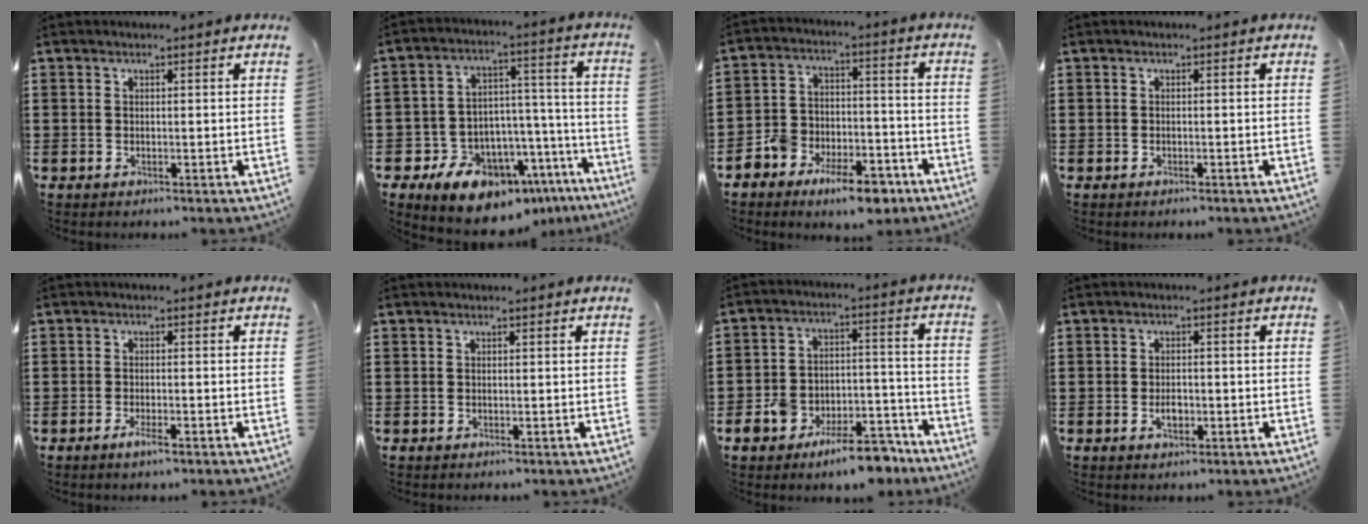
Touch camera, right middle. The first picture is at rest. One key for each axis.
{"total": 12.0, "fx": -10.3, "fy": 5.0, "fz": 3.6, "tx": -0.068, "ty": 0.049, "tz": -0.187}
{"total": 8.9, "fx": -7.1, "fy": 3.9, "fz": 3.6, "tx": -0.069, "ty": 0.032, "tz": -0.134}
{"total": 0.5, "fx": -0.5, "fy": 0.1, "fz": 0.1, "tx": -0.004, "ty": -0.002, "tz": -0.009}
{"total": 2.2, "fx": -1.3, "fy": 0.4, "fz": 1.8, "tx": -0.031, "ty": -0.002, "tz": -0.024}
{"total": 0.0}
{"total": 9.9, "fx": -7.9, "fy": 3.4, "fz": 4.9, "tx": -0.084, "ty": 0.036, "tz": -0.147}
{"total": 2.5, "fx": -0.8, "fy": 1.2, "fz": 2.0, "tx": -0.039, "ty": -0.001, "tz": -0.013}